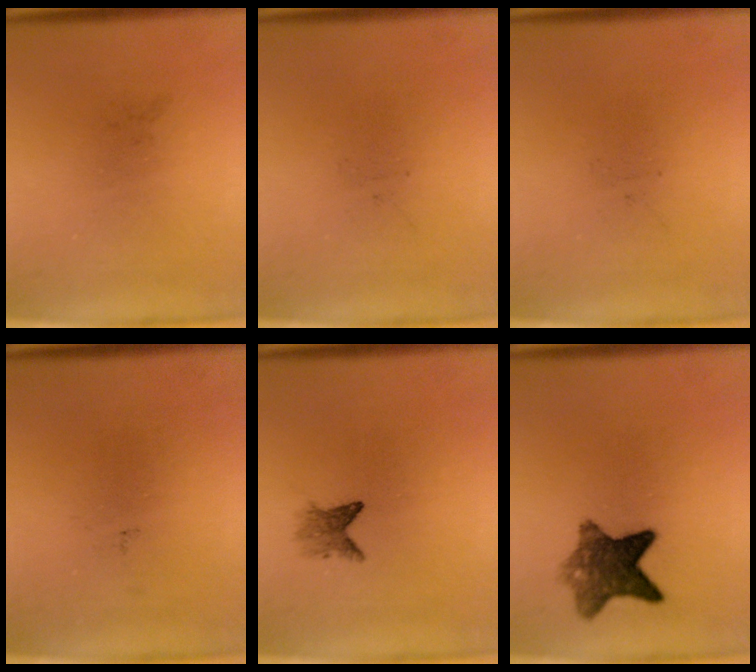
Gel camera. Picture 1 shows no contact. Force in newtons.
{"total": 0.0}
{"total": 0.0}
{"total": 0.0}
{"total": 2.2}
{"total": 7.9}